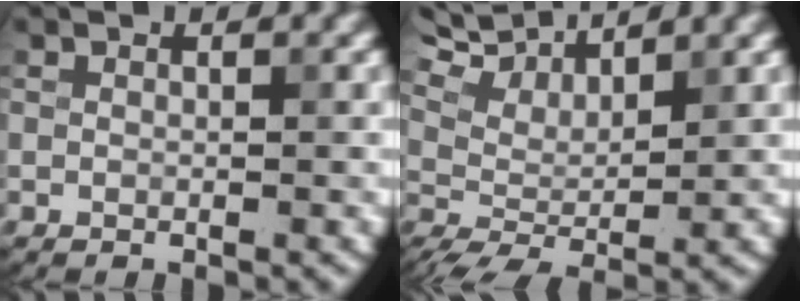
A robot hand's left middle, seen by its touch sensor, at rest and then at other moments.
{"total": 7.5, "force": [5.7, 2.1, 4.3], "torque": [-0.107, 0.019, 0.093]}